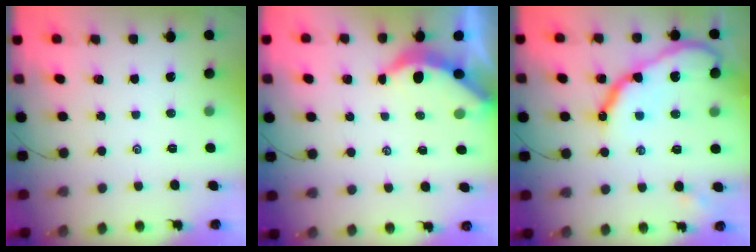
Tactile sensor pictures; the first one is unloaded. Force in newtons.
{"total": 4.7, "press": 4.7, "slide": 0.5}
{"total": 15.8, "press": 15.7, "slide": 1.3}